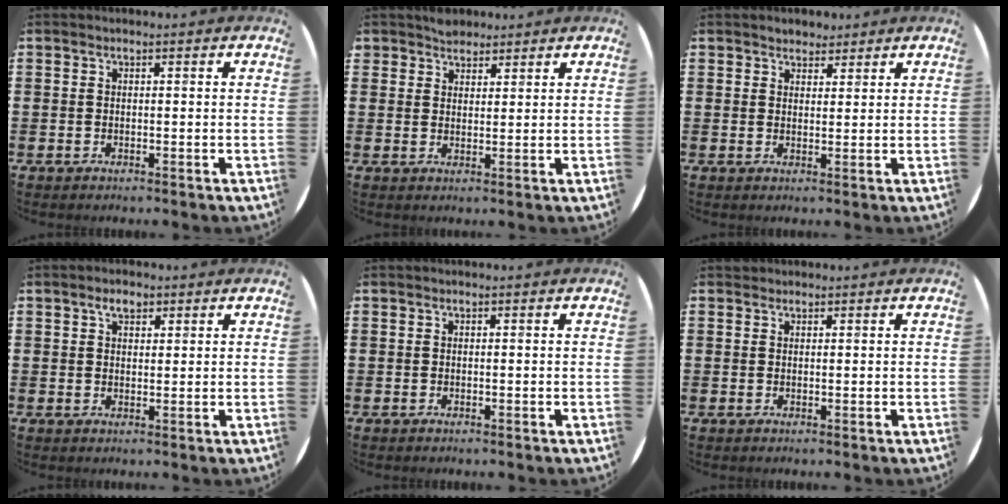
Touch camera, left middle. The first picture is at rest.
{"total": 2.5, "force": [2.3, 1.1, -0.1], "torque": [0.005, 0.002, 0.044]}
{"total": 2.2, "force": [2.0, 0.8, 0.0], "torque": [0.005, 0.000, 0.038]}
{"total": 2.5, "force": [1.7, 1.3, 1.2], "torque": [-0.018, 0.004, 0.029]}
{"total": 0.0}
{"total": 0.5, "force": [0.5, 0.2, -0.1], "torque": [0.003, 0.004, 0.009]}